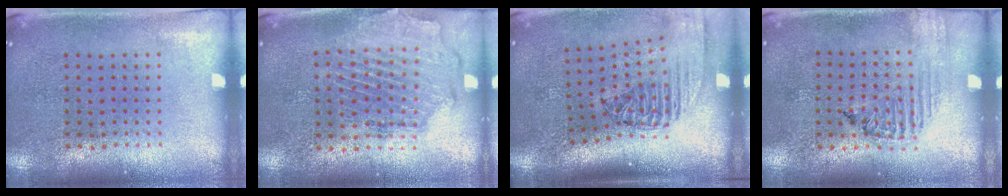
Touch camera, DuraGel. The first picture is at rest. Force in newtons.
{"total": 1.9, "press": 1.7, "slide": 0.7}
{"total": 2.4, "press": 1.8, "slide": 1.6}
{"total": 1.5, "press": 1.5, "slide": 0.3}